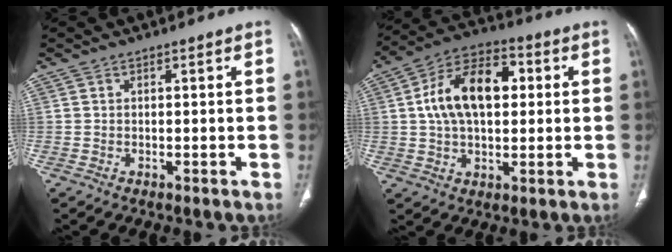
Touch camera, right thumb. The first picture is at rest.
{"total": 15.4, "force": [2.4, 9.1, 12.1], "torque": [-0.198, 0.024, 0.035]}